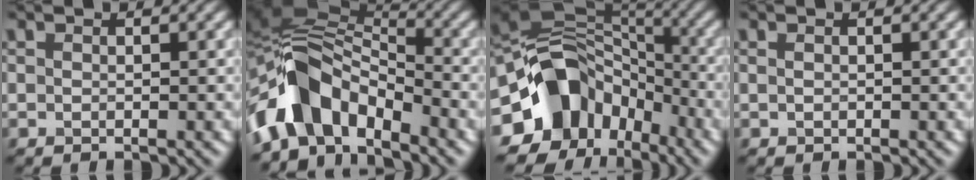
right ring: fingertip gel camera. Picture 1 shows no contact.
{"total": 9.3, "force": [-4.6, 5.7, 5.7], "torque": [-0.092, 0.010, -0.092]}
{"total": 12.3, "force": [-4.6, 9.4, 6.5], "torque": [-0.115, 0.017, -0.097]}
{"total": 0.0}